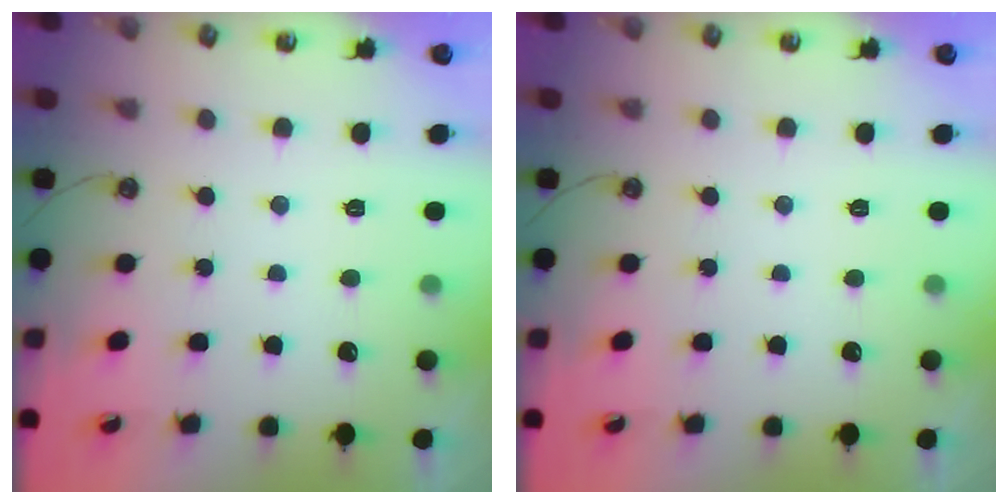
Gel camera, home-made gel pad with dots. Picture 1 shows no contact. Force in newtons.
{"total": 0.0}